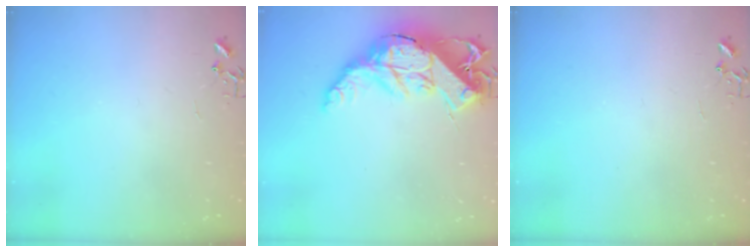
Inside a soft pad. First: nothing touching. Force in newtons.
{"total": 19.6, "press": 19.6, "slide": 1.2}
{"total": 0.0}